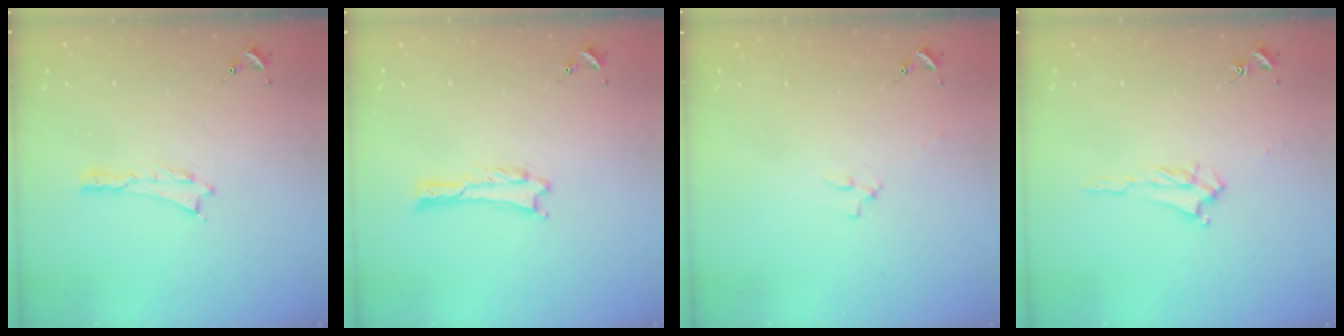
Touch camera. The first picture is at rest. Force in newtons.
{"total": 0.6, "press": 0.6, "slide": 0.1}
{"total": 2.3, "press": 2.3, "slide": 0.3}
{"total": 2.4, "press": 2.4, "slide": 0.4}